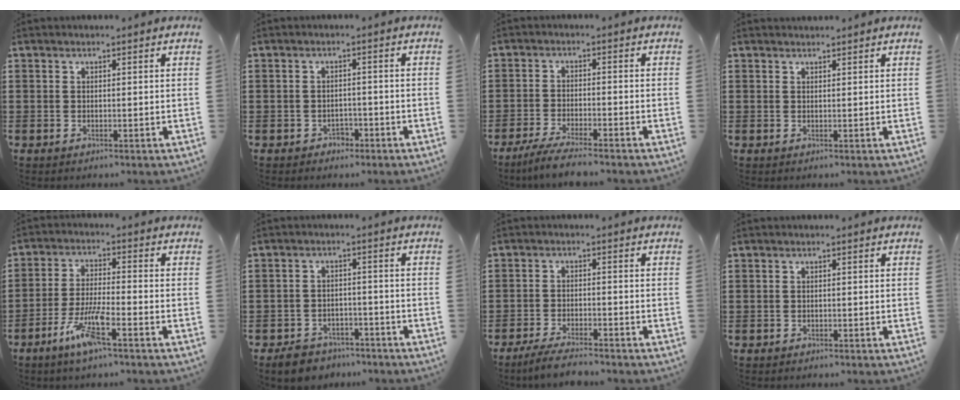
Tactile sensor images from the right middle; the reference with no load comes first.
{"total": 1.6, "force": [-1.3, 0.8, 0.2], "torque": [-0.012, -0.001, -0.029]}
{"total": 4.1, "force": [-3.7, -0.1, 1.8], "torque": [-0.045, -0.012, -0.073]}
{"total": 0.8, "force": [0.8, 0.1, -0.1], "torque": [-0.002, 0.000, 0.016]}
{"total": 7.0, "force": [-4.2, 0.9, 5.5], "torque": [-0.122, -0.010, -0.080]}
{"total": 3.7, "force": [-3.6, 1.1, 0.1], "torque": [-0.008, 0.009, -0.075]}
{"total": 3.8, "force": [-3.5, 0.2, 1.5], "torque": [-0.032, -0.002, -0.069]}
{"total": 0.6, "force": [-0.5, 0.2, 0.0], "torque": [-0.001, 0.002, -0.012]}